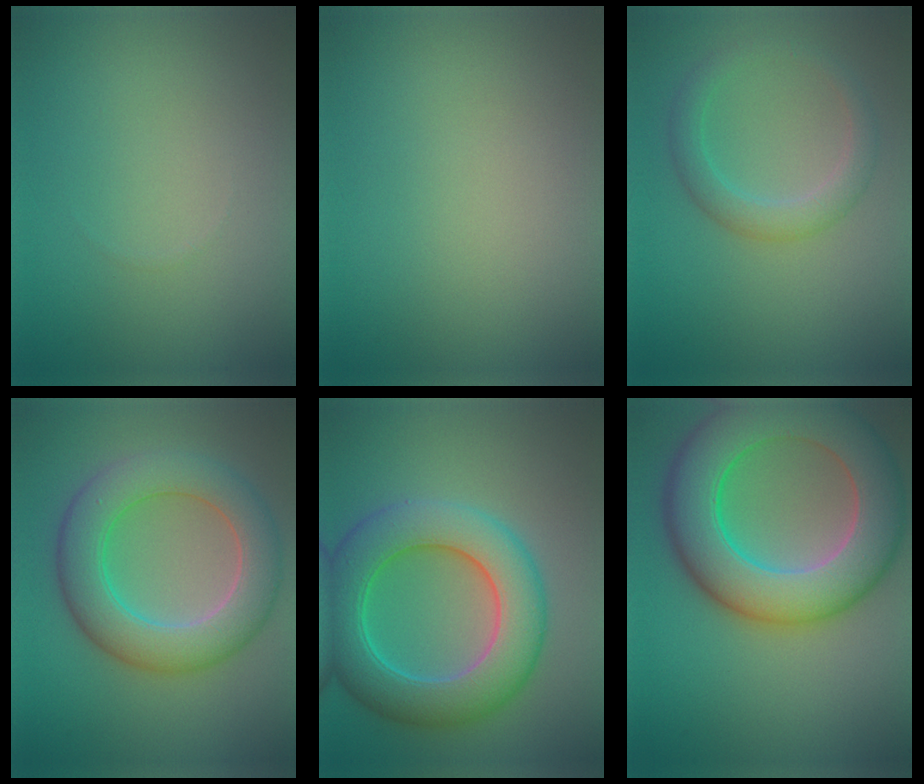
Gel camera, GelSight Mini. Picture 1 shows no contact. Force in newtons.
{"total": 0.0}
{"total": 2.8, "press": 2.8, "slide": 0.1}
{"total": 7.5, "press": 7.5, "slide": 0.6}
{"total": 9.0, "press": 9.0, "slide": 0.3}
{"total": 11.9, "press": 11.9, "slide": 0.5}